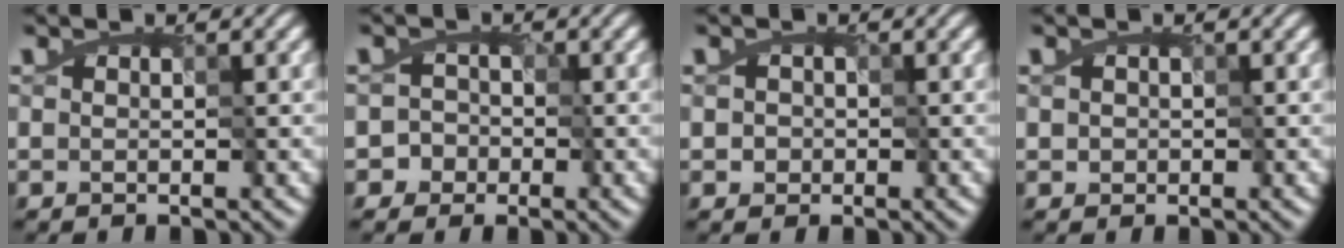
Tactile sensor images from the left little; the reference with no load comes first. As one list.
[{"total": 3.2, "force": [-1.1, 3.0, 0.2], "torque": [0.015, 0.019, -0.028]}, {"total": 1.4, "force": [-0.5, 1.2, 0.3], "torque": [-0.014, 0.005, -0.001]}, {"total": 0.9, "force": [-0.2, 0.8, 0.3], "torque": [-0.013, 0.002, 0.007]}]